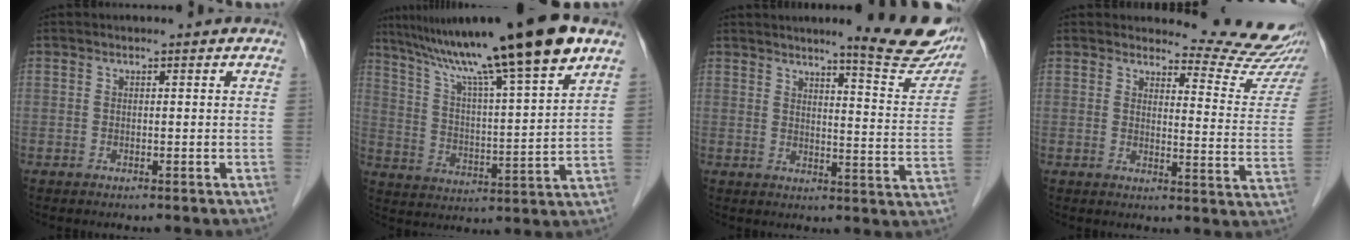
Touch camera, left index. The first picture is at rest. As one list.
[{"total": 20.1, "force": [14.9, -0.3, 13.6], "torque": [-0.225, 0.020, 0.241]}, {"total": 13.5, "force": [11.4, 0.7, 7.3], "torque": [-0.075, -0.036, 0.128]}, {"total": 12.5, "force": [12.4, 0.4, 1.6], "torque": [-0.007, -0.104, 0.122]}]